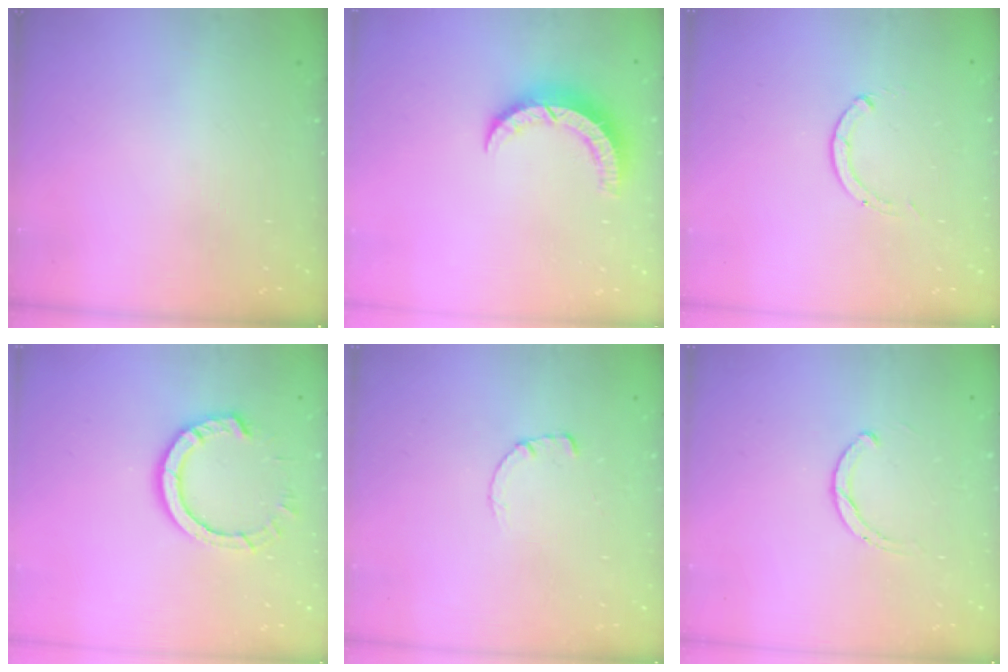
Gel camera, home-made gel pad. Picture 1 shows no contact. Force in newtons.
{"total": 7.4, "press": 7.4, "slide": 0.7}
{"total": 0.0}
{"total": 9.4, "press": 9.3, "slide": 0.9}
{"total": 0.7, "press": 0.6, "slide": 0.2}
{"total": 1.9, "press": 1.9, "slide": 0.2}